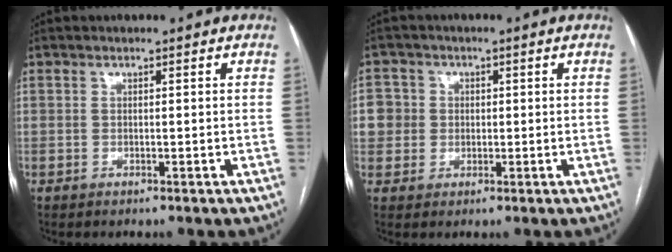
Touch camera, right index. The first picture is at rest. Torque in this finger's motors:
{"motor_torque": [0.12, 0.10, 0.06, 0.02]}